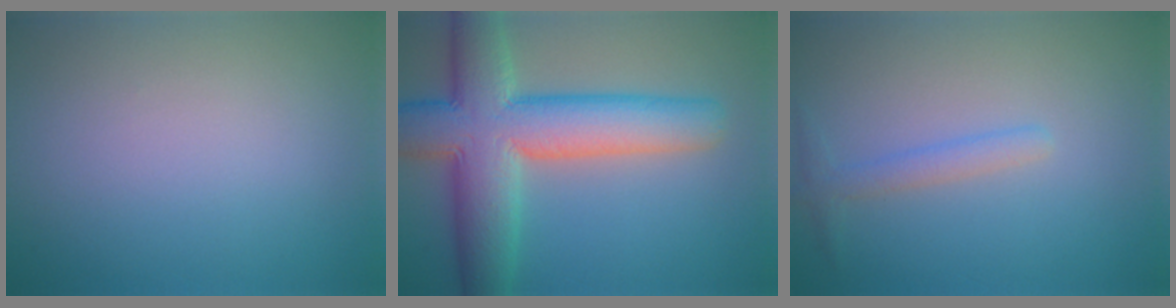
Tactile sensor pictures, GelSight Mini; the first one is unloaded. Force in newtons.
{"total": 10.9, "press": 10.9, "slide": 0.8}
{"total": 1.6, "press": 1.6, "slide": 0.1}